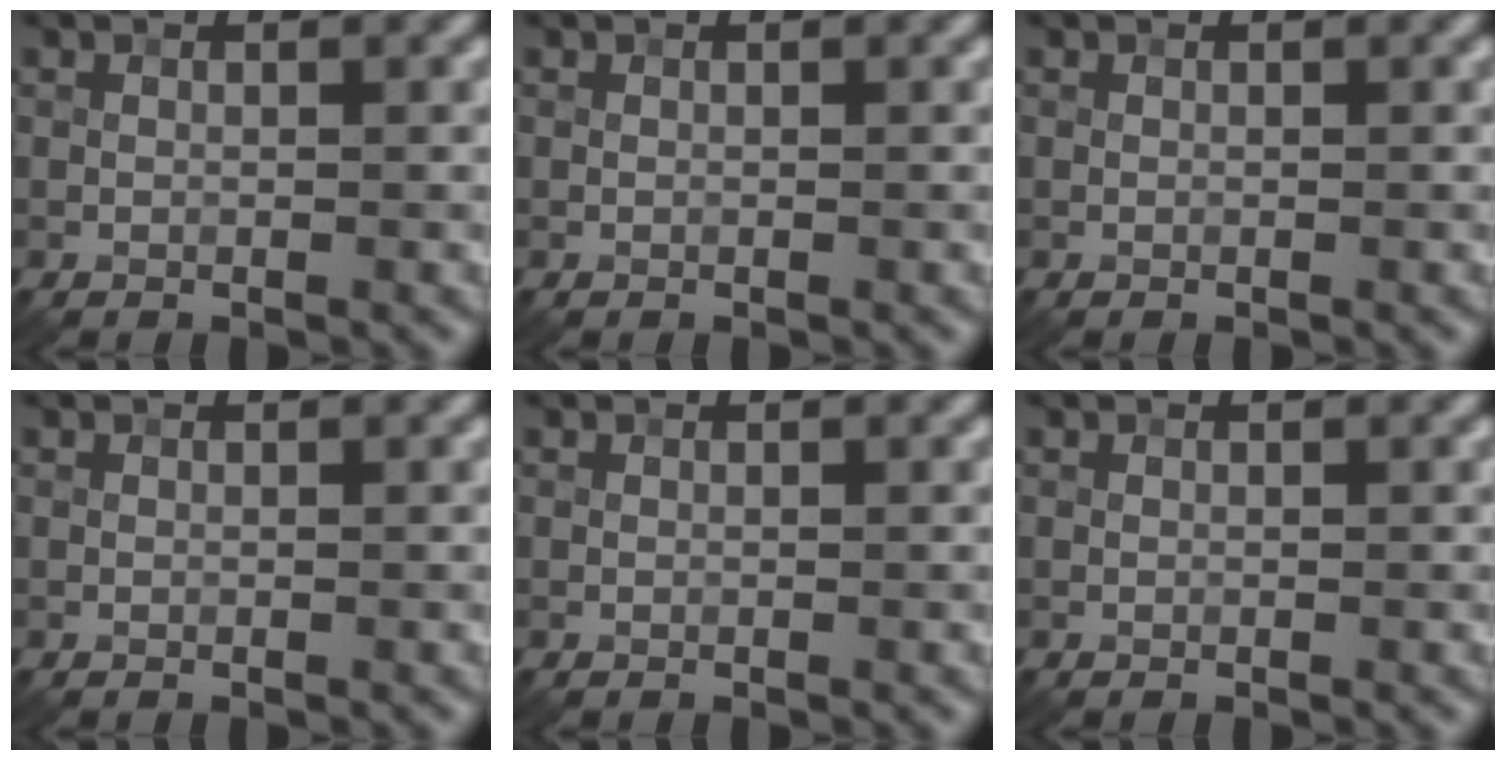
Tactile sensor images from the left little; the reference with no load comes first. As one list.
[{"total": 0.0}, {"total": 0.0}, {"total": 0.0}, {"total": 0.0}, {"total": 0.0}]